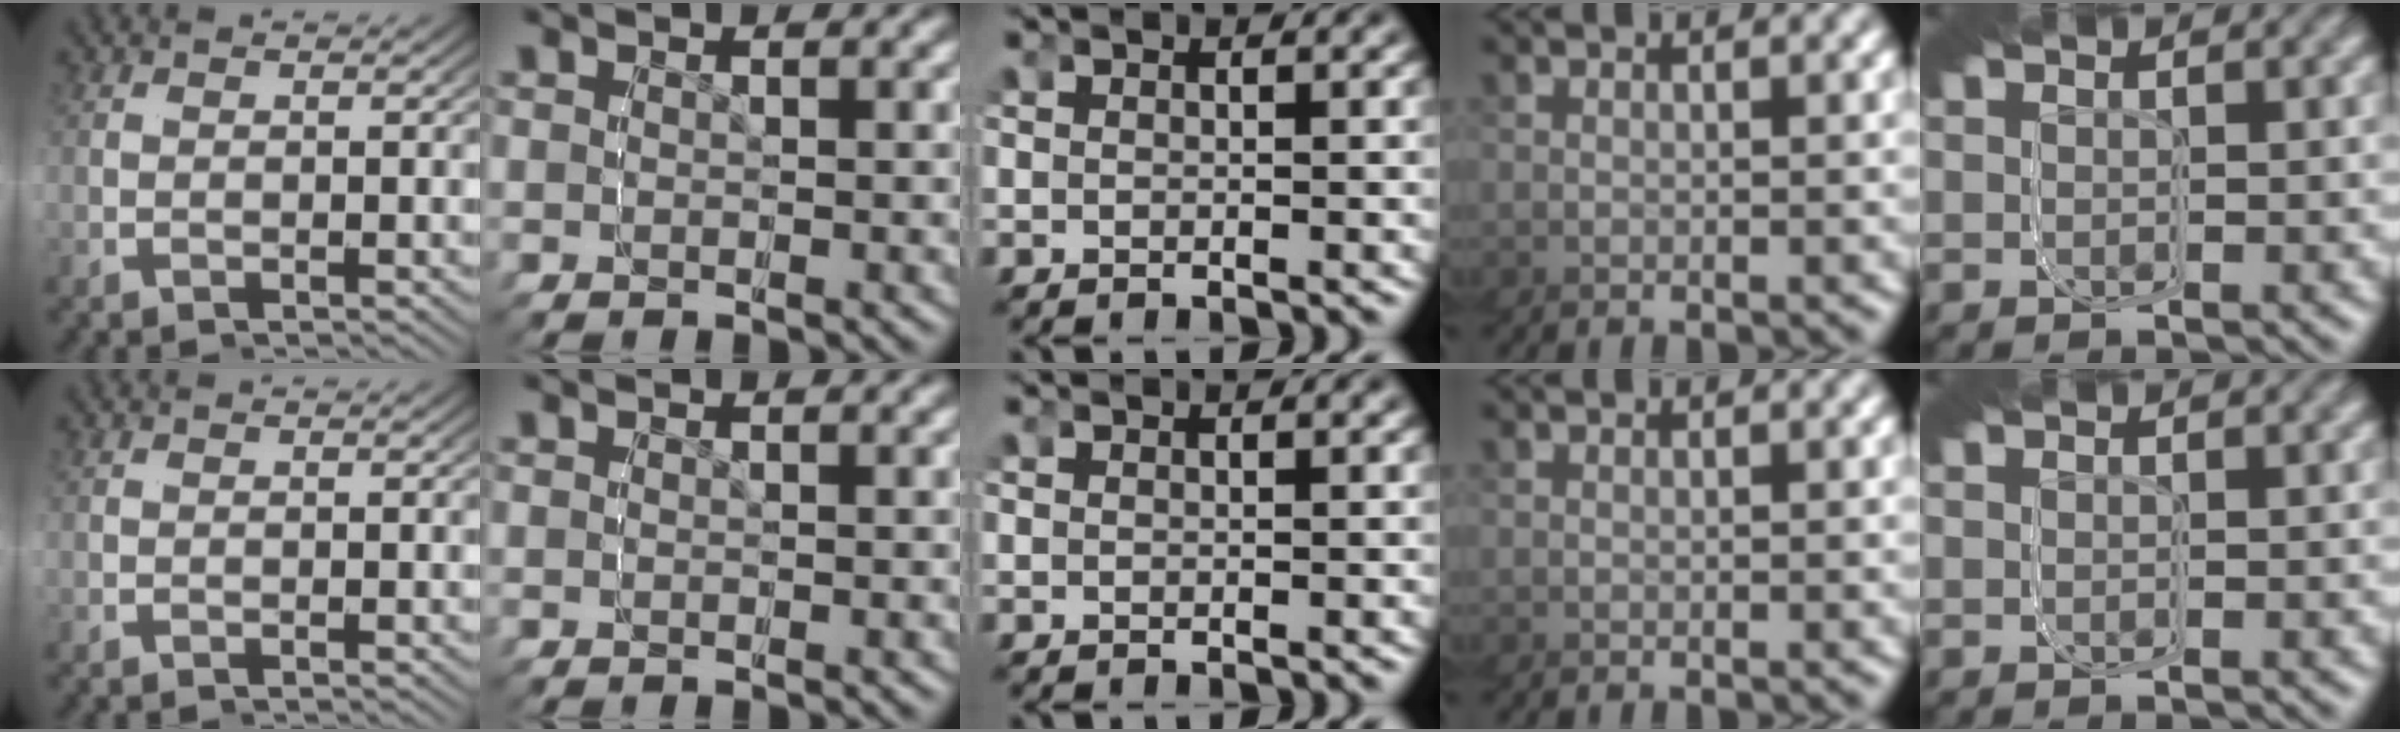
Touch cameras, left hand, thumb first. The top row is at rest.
{}